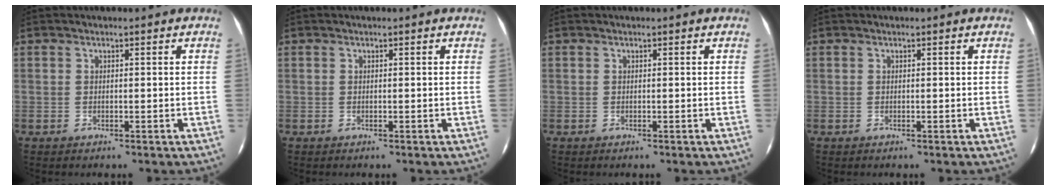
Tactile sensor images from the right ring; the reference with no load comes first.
{"total": 0.0}
{"total": 0.0}
{"total": 0.0}